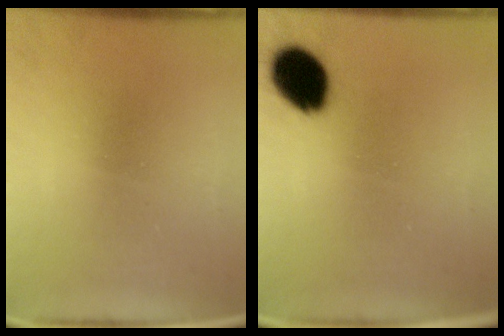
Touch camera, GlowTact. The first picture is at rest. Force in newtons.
{"total": 10.8}